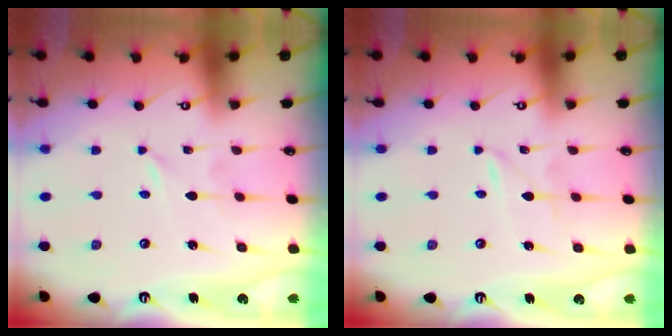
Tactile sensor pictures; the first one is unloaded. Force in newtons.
{"total": 2.7, "press": 2.7, "slide": 0.2}